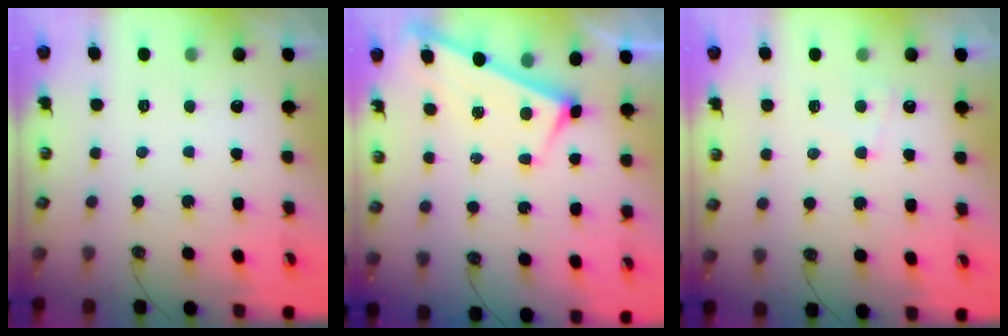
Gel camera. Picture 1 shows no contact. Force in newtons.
{"total": 3.3, "press": 3.3, "slide": 0.2}
{"total": 2.9, "press": 2.8, "slide": 0.6}